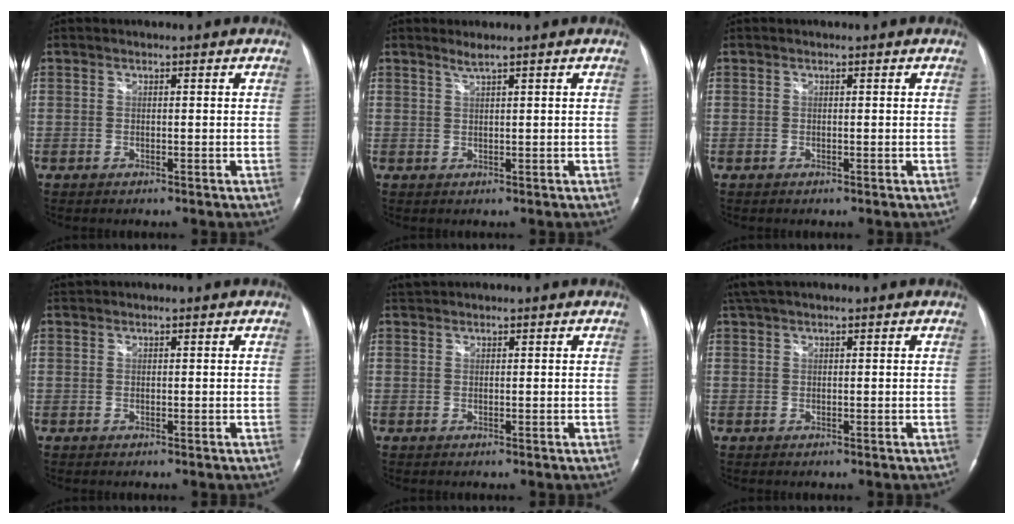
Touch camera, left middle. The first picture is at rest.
{"total": 1.3, "force": [1.0, -0.4, 0.7], "torque": [-0.021, -0.001, 0.023]}
{"total": 0.0}
{"total": 0.5, "force": [0.5, 0.0, -0.1], "torque": [-0.007, 0.015, 0.015]}
{"total": 1.4, "force": [1.4, 0.1, 0.1], "torque": [-0.010, 0.017, 0.030]}
{"total": 3.4, "force": [2.9, 0.5, 1.8], "torque": [-0.038, 0.034, 0.057]}